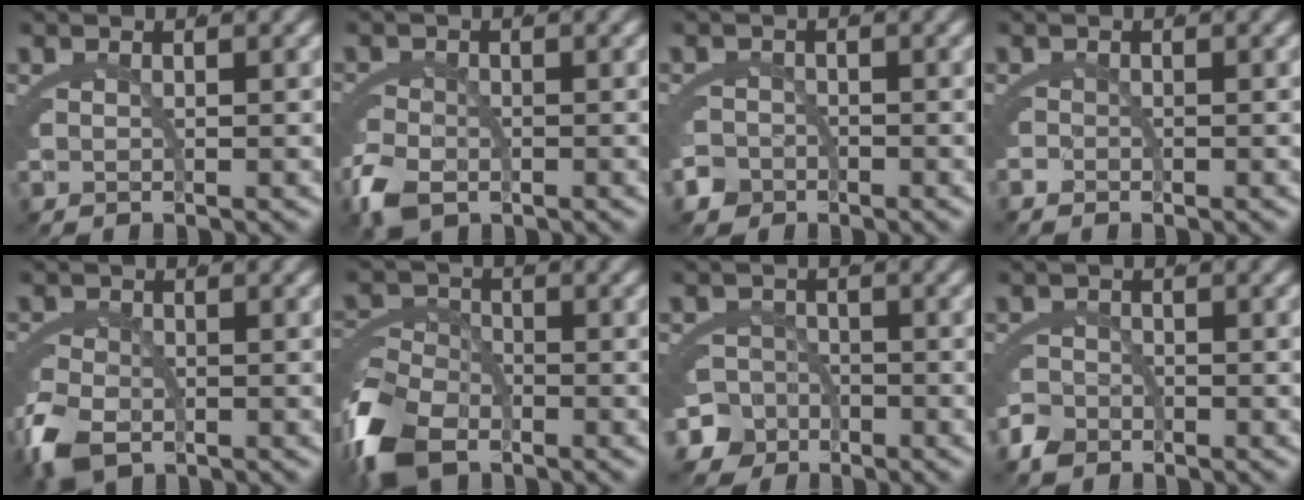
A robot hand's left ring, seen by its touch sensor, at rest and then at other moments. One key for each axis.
{"total": 3.0, "fx": -1.8, "fy": 1.7, "fz": 1.8, "tx": -0.044, "ty": -0.019, "tz": -0.020}
{"total": 2.3, "fx": -2.0, "fy": 1.0, "fz": -0.2, "tx": 0.012, "ty": -0.018, "tz": -0.031}
{"total": 0.7, "fx": -0.7, "fy": -0.2, "fz": 0.0, "tx": 0.004, "ty": -0.005, "tz": -0.012}
{"total": 3.7, "fx": -1.9, "fy": 2.2, "fz": 2.3, "tx": -0.058, "ty": -0.021, "tz": -0.020}
{"total": 6.1, "fx": -3.3, "fy": 3.8, "fz": 3.3, "tx": -0.065, "ty": -0.024, "tz": -0.044}
{"total": 6.5, "fx": -3.7, "fy": 5.1, "fz": 1.5, "tx": -0.026, "ty": -0.030, "tz": -0.061}
{"total": 1.8, "fx": -1.7, "fy": 0.3, "fz": 0.0, "tx": 0.006, "ty": -0.012, "tz": -0.027}